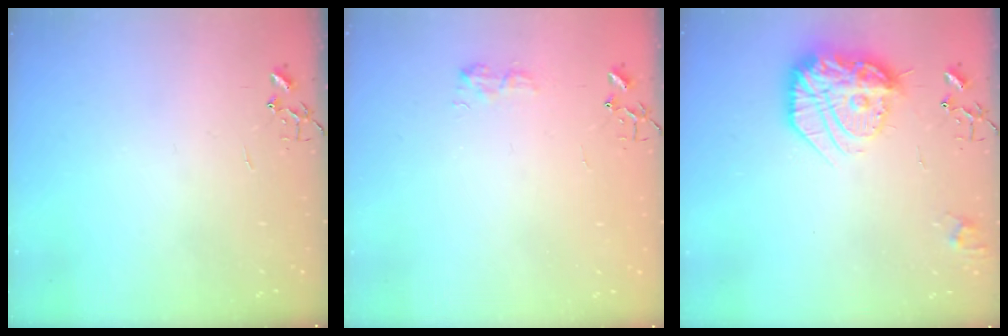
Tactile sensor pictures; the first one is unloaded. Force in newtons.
{"total": 8.0, "press": 7.9, "slide": 0.7}
{"total": 22.1, "press": 22.0, "slide": 2.1}